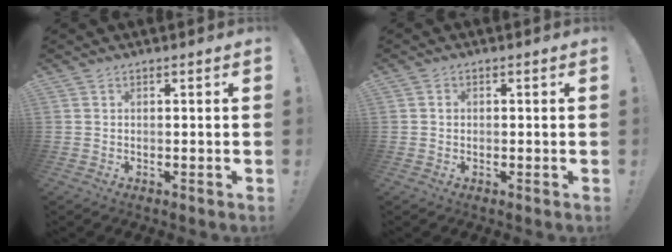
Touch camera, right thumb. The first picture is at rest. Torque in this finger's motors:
{"motor_torque": [-0.11, -0.06, 0.09, 0.21, -0.08]}